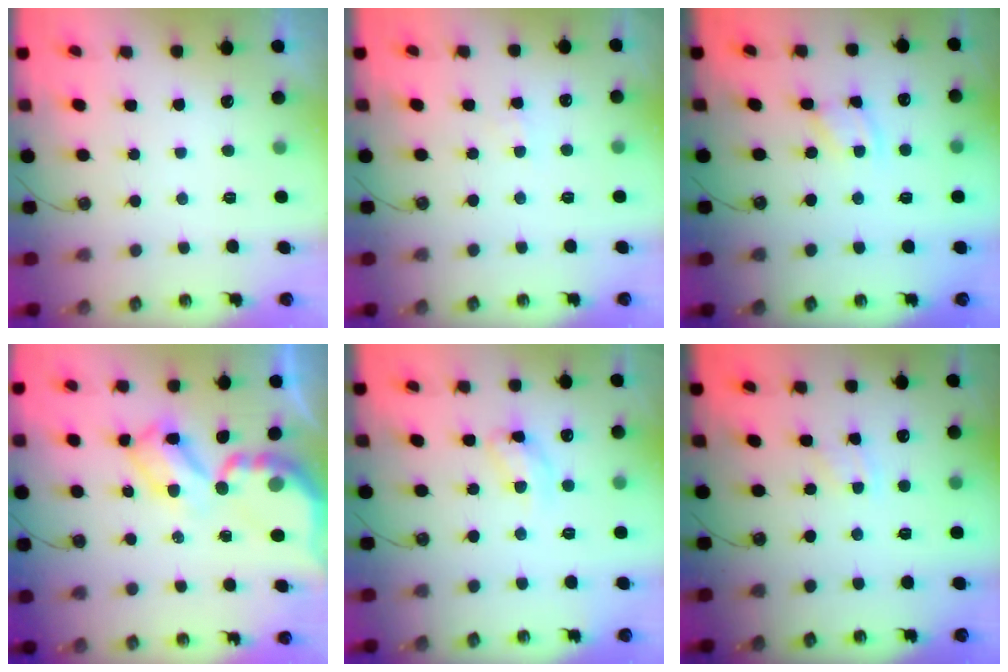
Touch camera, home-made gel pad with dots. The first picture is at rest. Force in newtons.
{"total": 2.1, "press": 2.1, "slide": 0.4}
{"total": 2.4, "press": 2.4, "slide": 0.2}
{"total": 8.6, "press": 8.6, "slide": 0.6}
{"total": 10.4, "press": 10.3, "slide": 0.8}
{"total": 2.0, "press": 2.0, "slide": 0.4}